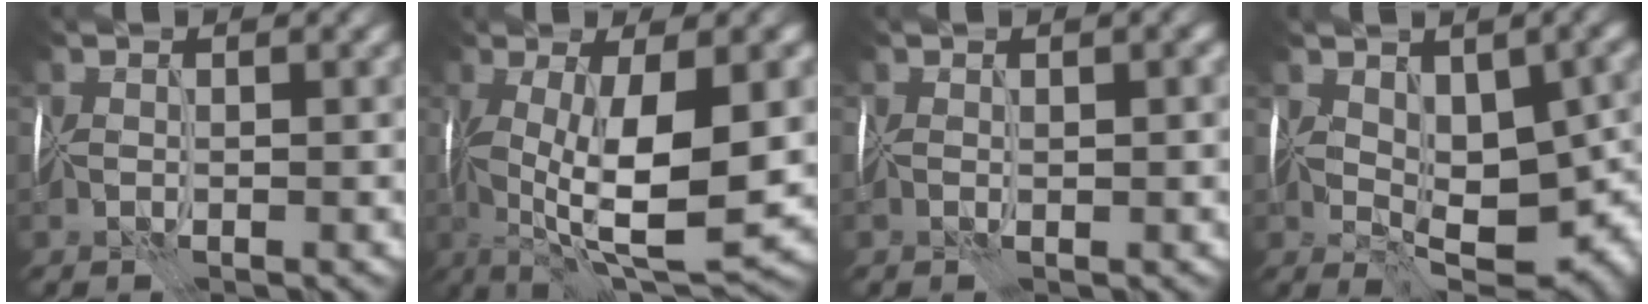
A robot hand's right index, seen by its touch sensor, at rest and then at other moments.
{"total": 11.2, "force": [-0.8, 3.3, 10.6], "torque": [-0.175, -0.014, -0.010]}
{"total": 0.8, "force": [0.1, 0.4, 0.7], "torque": [-0.012, 0.003, 0.002]}
{"total": 9.4, "force": [0.2, 5.6, 7.5], "torque": [-0.108, -0.021, 0.013]}